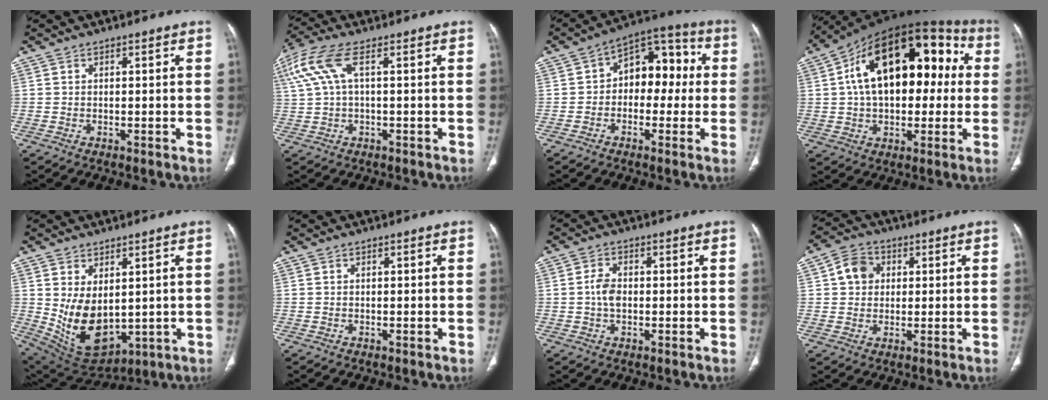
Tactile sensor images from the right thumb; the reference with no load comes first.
{"total": 7.9, "force": [2.5, 2.6, 7.0], "torque": [-0.198, 0.029, 0.052]}
{"total": 11.8, "force": [0.5, 7.8, 8.8], "torque": [-0.075, 0.043, -0.009]}
{"total": 24.5, "force": [3.9, 14.0, 19.7], "torque": [-0.287, 0.046, 0.053]}
{"total": 12.7, "force": [0.9, 7.8, 9.9], "torque": [-0.160, -0.019, 0.053]}
{"total": 0.0}
{"total": 3.7, "force": [-0.2, 2.4, 2.8], "torque": [-0.054, 0.007, -0.008]}
{"total": 6.1, "force": [1.5, 5.1, 2.9], "torque": [-0.035, 0.005, 0.020]}